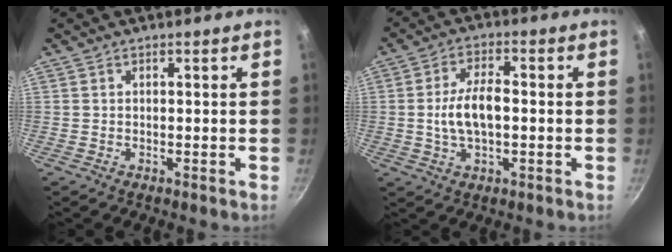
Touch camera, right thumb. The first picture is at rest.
{"total": 8.6, "force": [-0.5, 4.3, 7.4], "torque": [-0.131, 0.022, -0.012]}